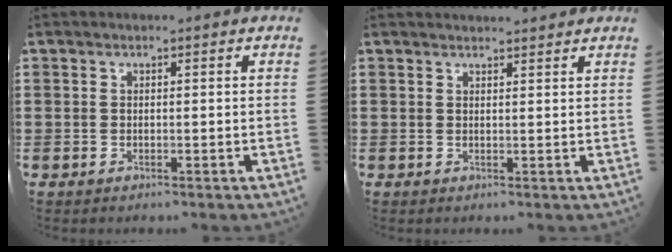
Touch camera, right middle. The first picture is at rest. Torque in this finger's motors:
{"motor_torque": [0.08, -0.09, 0.02, 0.00]}